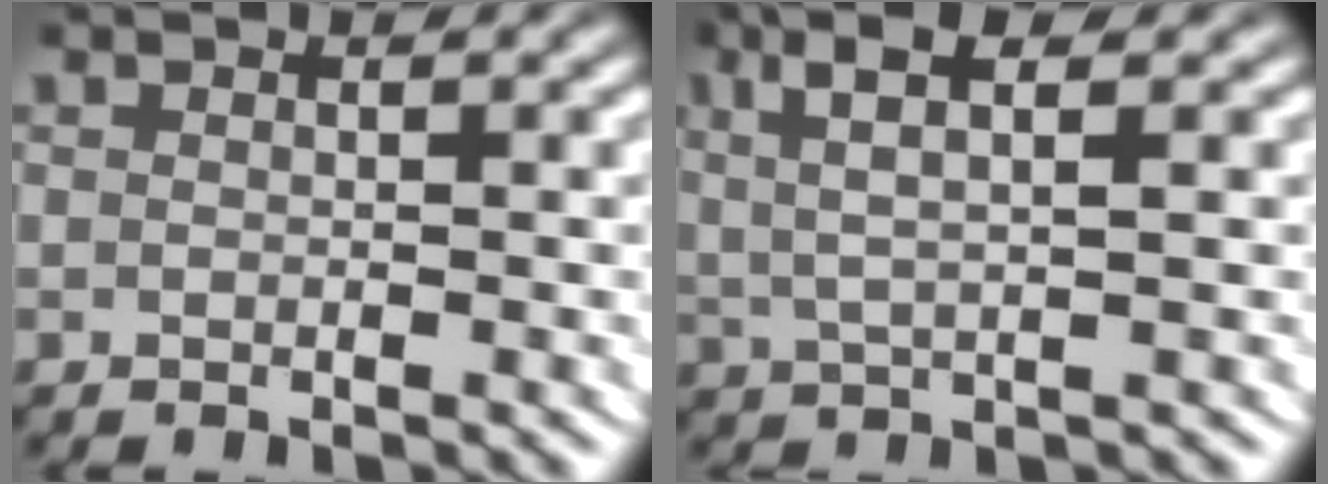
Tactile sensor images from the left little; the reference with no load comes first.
{"total": 5.0, "force": [2.9, 1.1, 3.9], "torque": [-0.069, 0.013, 0.048]}